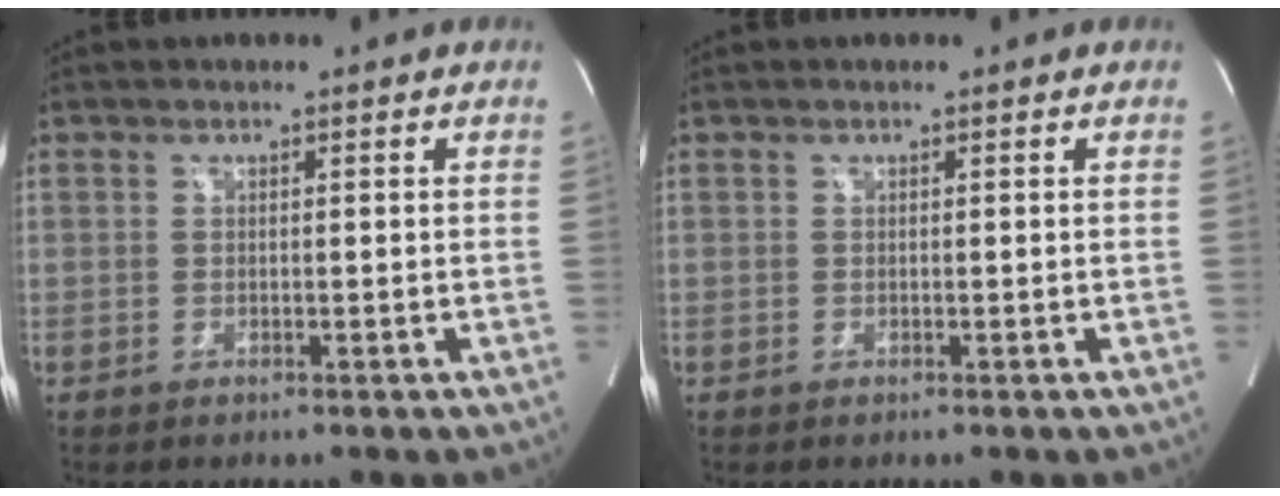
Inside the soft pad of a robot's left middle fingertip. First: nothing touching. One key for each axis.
{"total": 0.0}